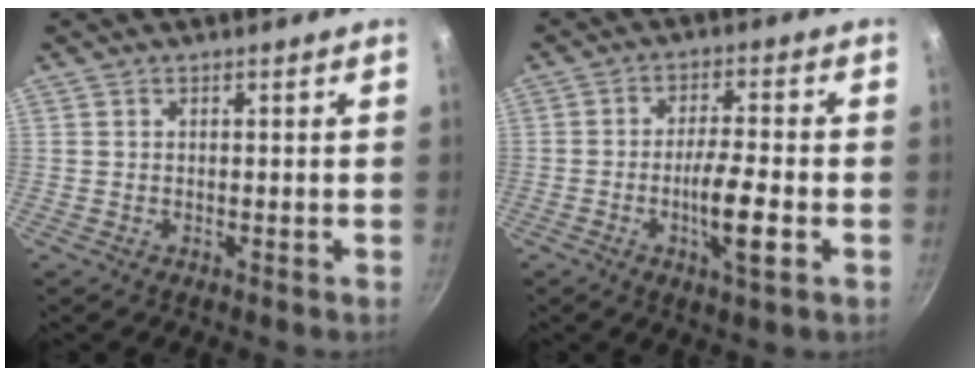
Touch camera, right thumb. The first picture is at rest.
{"total": 8.6, "force": [-2.6, 1.6, 8.0], "torque": [-0.138, 0.013, -0.046]}